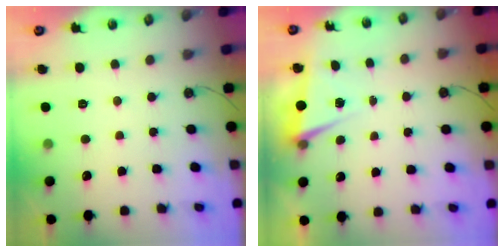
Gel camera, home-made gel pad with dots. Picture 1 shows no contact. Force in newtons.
{"total": 1.9, "press": 1.4, "slide": 1.3}